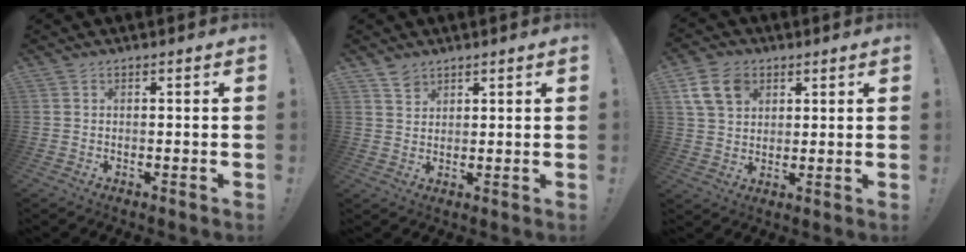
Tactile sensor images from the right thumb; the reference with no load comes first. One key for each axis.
{"total": 3.4, "fx": 2.8, "fy": 1.8, "fz": 0.5, "tx": 0.000, "ty": -0.020, "tz": 0.052}
{"total": 11.1, "fx": 5.1, "fy": 8.1, "fz": 5.7, "tx": -0.104, "ty": -0.014, "tz": 0.102}